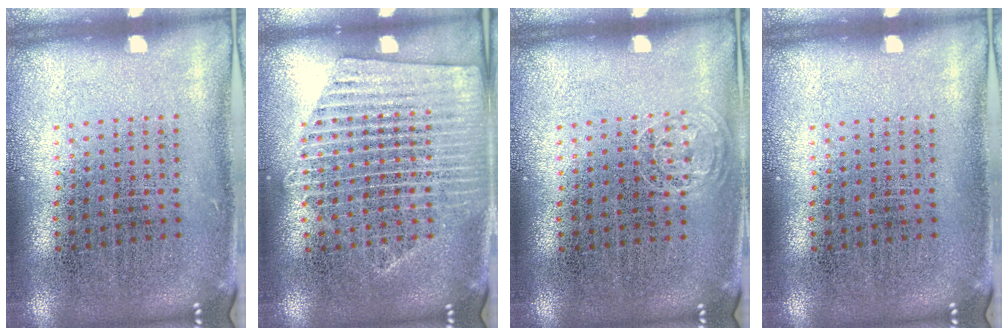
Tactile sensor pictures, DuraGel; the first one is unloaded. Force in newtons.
{"total": 1.7, "press": 1.6, "slide": 0.4}
{"total": 0.6, "press": 0.6, "slide": 0.3}
{"total": 0.0}